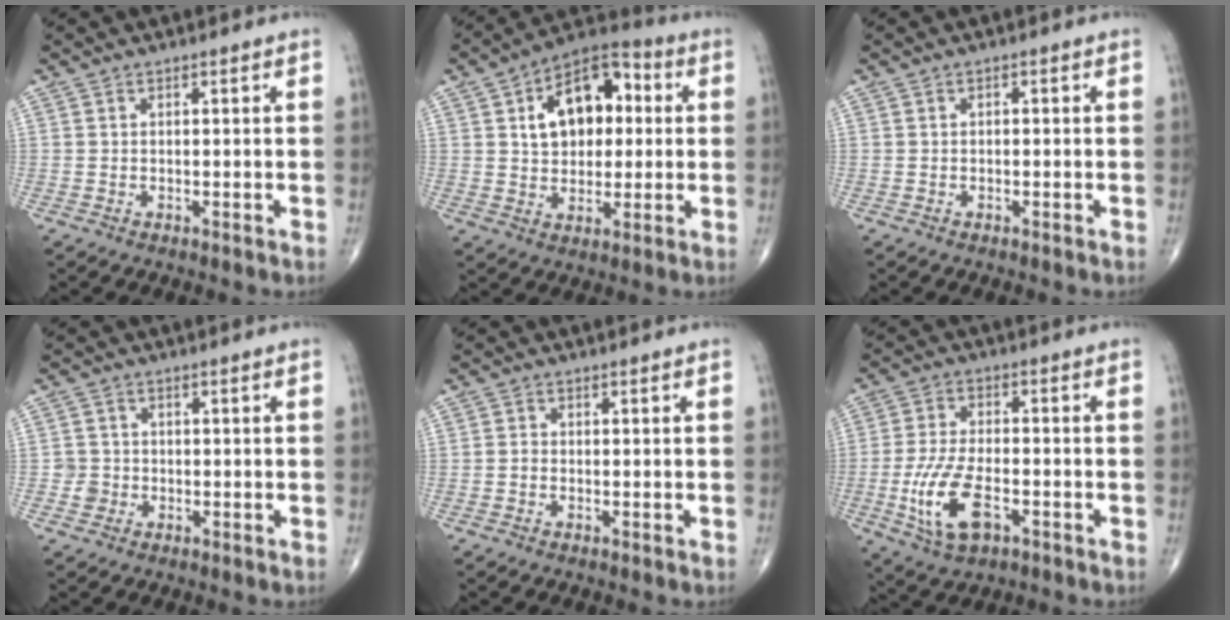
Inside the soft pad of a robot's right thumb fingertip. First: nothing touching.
{"total": 15.1, "force": [3.1, 9.6, 11.2], "torque": [-0.135, 0.020, 0.041]}
{"total": 0.7, "force": [-0.1, 0.4, 0.5], "torque": [-0.007, 0.005, -0.004]}
{"total": 2.4, "force": [-0.6, 2.3, 0.1], "torque": [0.015, 0.009, -0.014]}
{"total": 0.7, "force": [-0.3, 0.5, 0.4], "torque": [-0.007, 0.001, -0.008]}
{"total": 11.1, "force": [-3.9, 5.4, 8.9], "torque": [-0.182, 0.008, -0.068]}